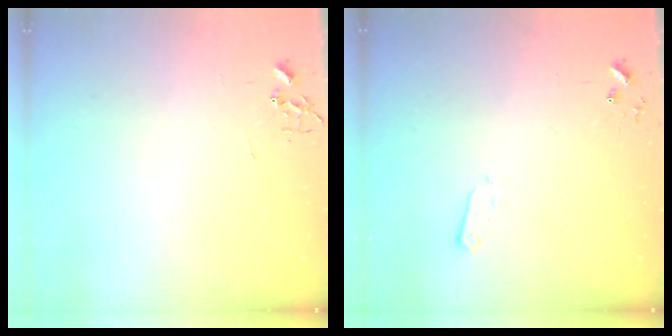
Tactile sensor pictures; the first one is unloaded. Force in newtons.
{"total": 2.4, "press": 2.4, "slide": 0.4}